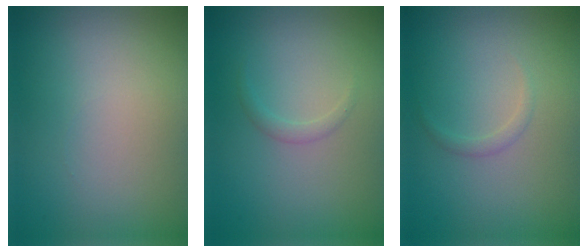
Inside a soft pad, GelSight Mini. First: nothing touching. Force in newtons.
{"total": 0.9, "press": 0.9, "slide": 0.0}
{"total": 0.7, "press": 0.7, "slide": 0.0}